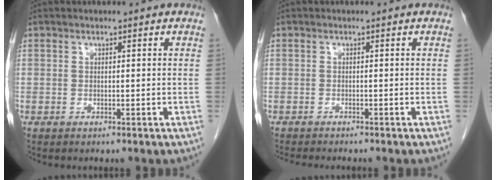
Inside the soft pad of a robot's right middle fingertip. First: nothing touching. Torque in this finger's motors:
{"motor_torque": [0.07, -0.03, 0.00, 0.01]}